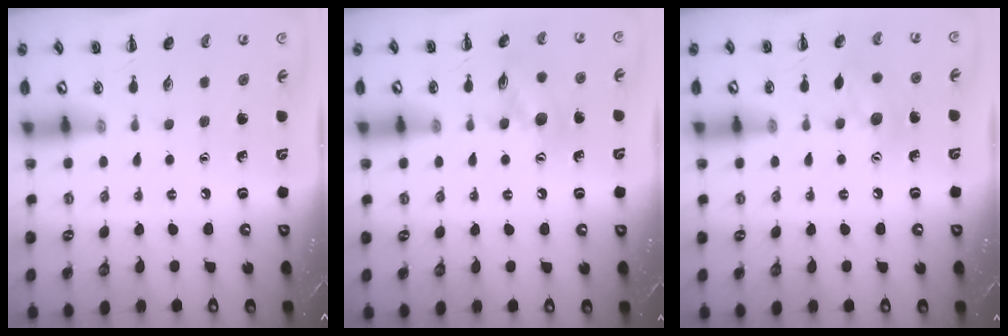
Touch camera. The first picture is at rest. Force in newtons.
{"total": 11.1, "press": 11.1, "slide": 1.0}
{"total": 9.0, "press": 8.9, "slide": 0.8}